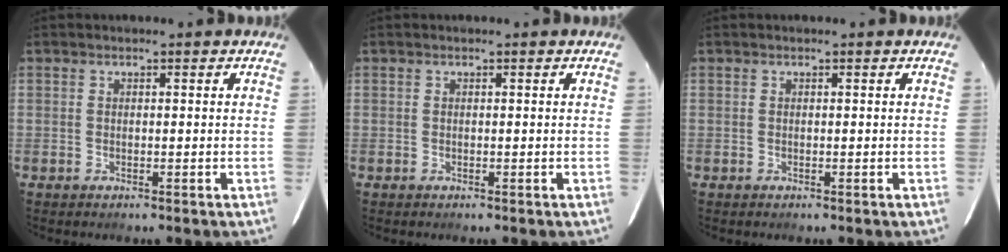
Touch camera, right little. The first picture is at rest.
{"total": 0.0}
{"total": 0.0}